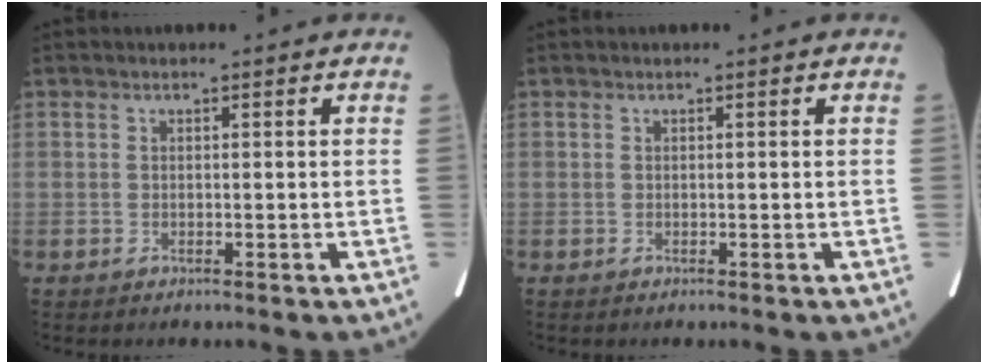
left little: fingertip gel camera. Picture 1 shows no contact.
{"total": 0.0}